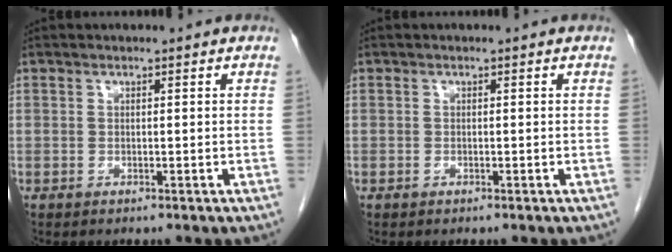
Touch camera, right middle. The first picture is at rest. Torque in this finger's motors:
{"motor_torque": [0.01, 0.00, 0.02, -0.01]}